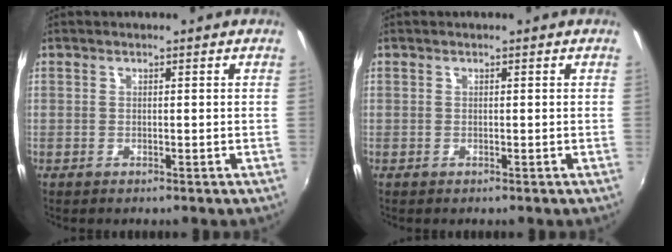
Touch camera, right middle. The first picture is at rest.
{"total": 0.0}